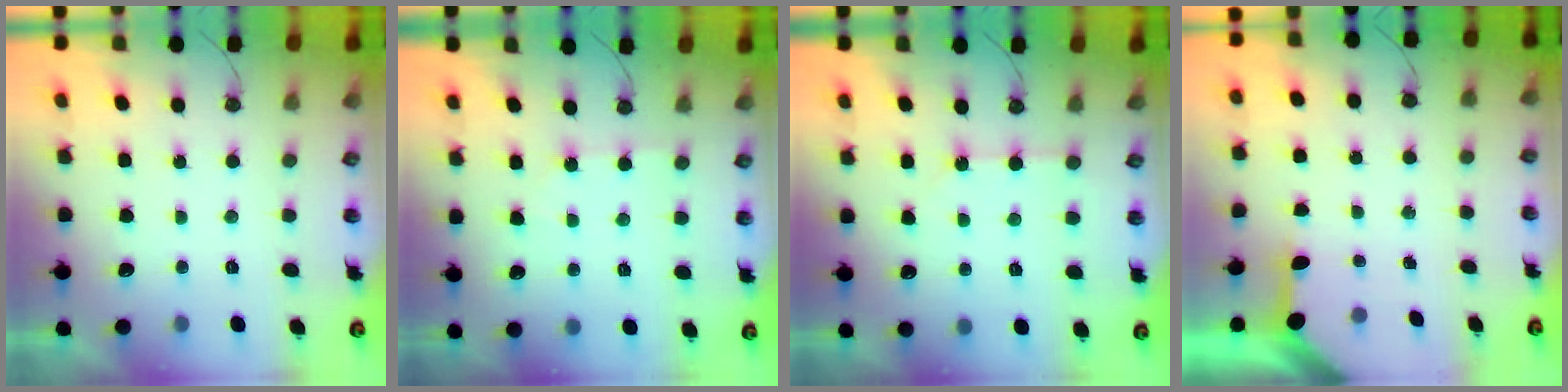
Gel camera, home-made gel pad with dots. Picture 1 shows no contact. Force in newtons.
{"total": 2.9, "press": 2.8, "slide": 0.6}
{"total": 2.5, "press": 2.5, "slide": 0.3}
{"total": 3.4, "press": 3.4, "slide": 0.4}